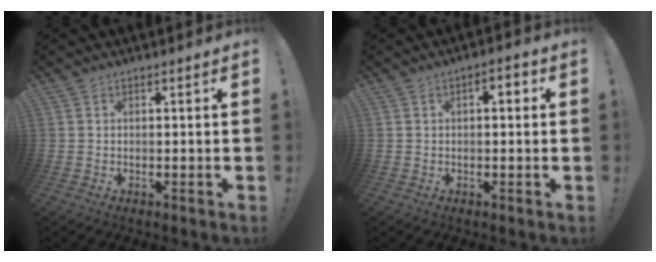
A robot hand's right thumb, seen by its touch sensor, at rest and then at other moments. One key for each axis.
{"total": 2.8, "fx": -0.4, "fy": 1.6, "fz": 2.3, "tx": -0.029, "ty": 0.009, "tz": -0.013}